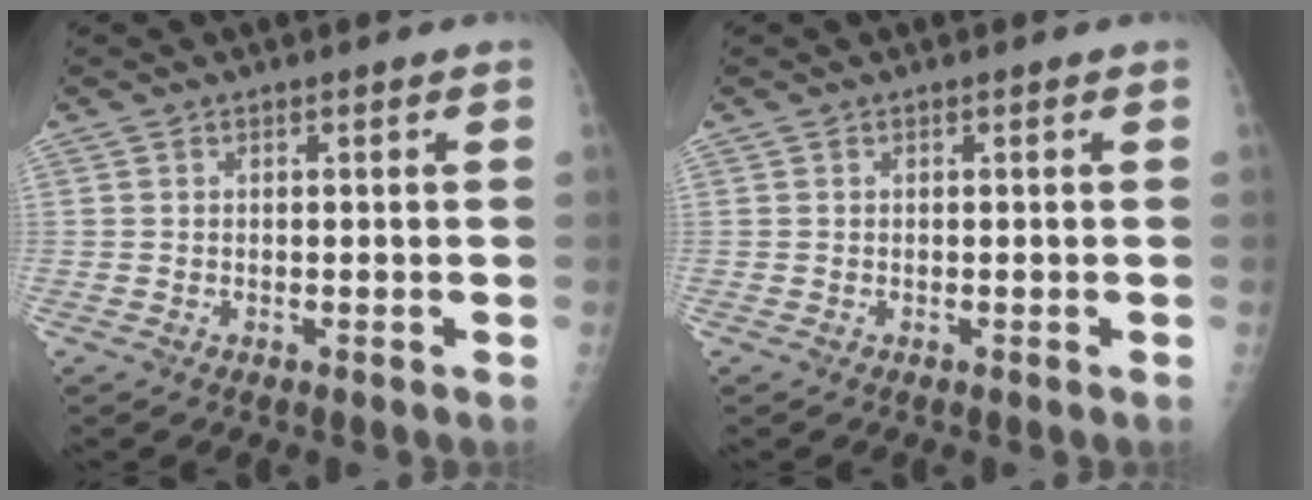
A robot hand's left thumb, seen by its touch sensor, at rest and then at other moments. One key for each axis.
{"total": 0.0}